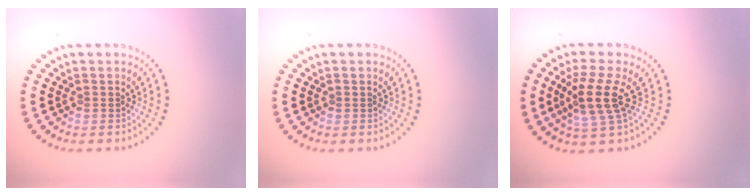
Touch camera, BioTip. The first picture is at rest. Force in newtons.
{"total": 0.0}
{"total": 3.6, "press": 3.0, "slide": 2.0}